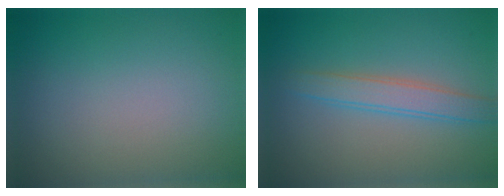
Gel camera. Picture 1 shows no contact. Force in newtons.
{"total": 2.8, "press": 2.7, "slide": 0.1}